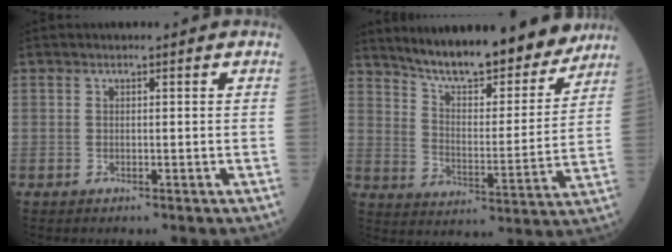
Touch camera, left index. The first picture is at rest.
{"total": 17.8, "force": [15.8, 3.2, 7.6], "torque": [-0.110, -0.019, 0.235]}